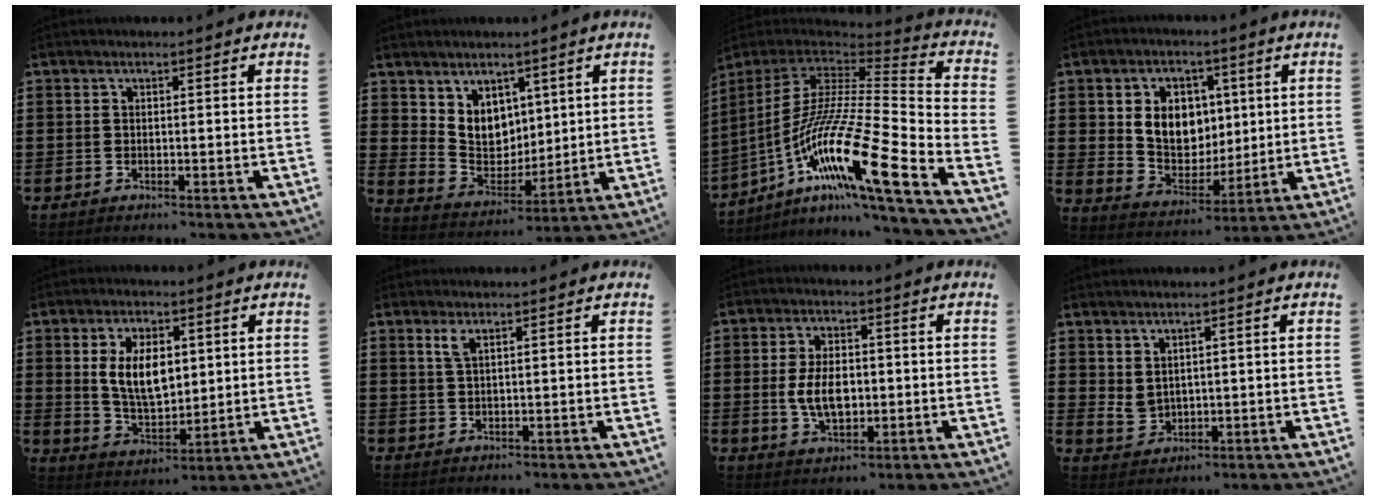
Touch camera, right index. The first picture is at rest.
{"total": 6.8, "force": [4.0, 5.4, 1.1], "torque": [-0.038, -0.018, 0.076]}
{"total": 19.0, "force": [-9.5, 2.8, 16.2], "torque": [-0.340, -0.011, -0.186]}
{"total": 8.3, "force": [1.8, 6.9, 4.3], "torque": [-0.087, 0.014, 0.030]}
{"total": 8.5, "force": [1.8, 4.8, 6.7], "torque": [-0.137, 0.010, 0.029]}
{"total": 2.0, "force": [1.1, 0.5, 1.5], "torque": [-0.033, 0.003, 0.019]}
{"total": 6.5, "force": [-0.5, 3.8, 5.3], "torque": [-0.104, 0.002, -0.013]}
{"total": 2.7, "force": [1.5, 1.8, 1.2], "torque": [-0.037, 0.001, 0.028]}